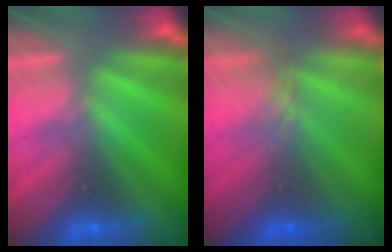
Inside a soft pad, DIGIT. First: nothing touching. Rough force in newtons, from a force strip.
{"total": 3.9}